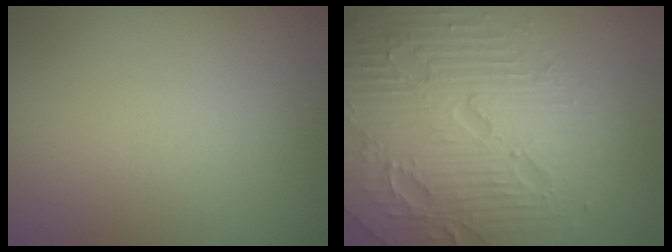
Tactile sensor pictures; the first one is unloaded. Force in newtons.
{"total": 7.3, "press": 7.1, "slide": 1.5}